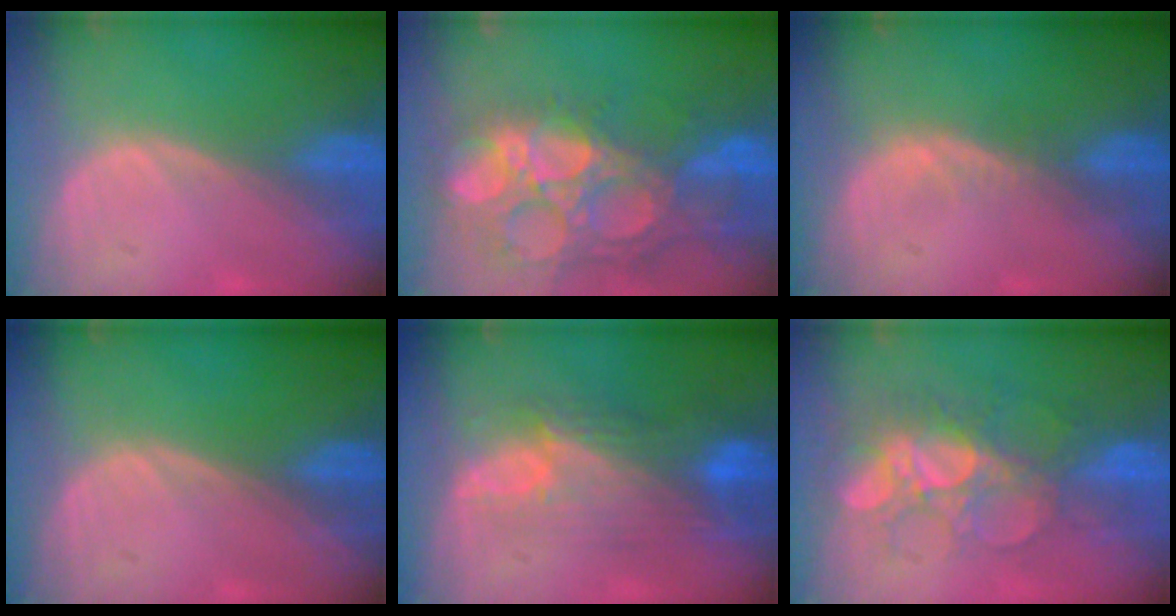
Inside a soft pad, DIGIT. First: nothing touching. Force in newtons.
{"total": 15.1, "press": 12.5, "slide": 8.5}
{"total": 1.1, "press": 1.1, "slide": 0.3}
{"total": 0.0}
{"total": 9.8, "press": 8.3, "slide": 5.1}
{"total": 9.3, "press": 8.5, "slide": 3.8}